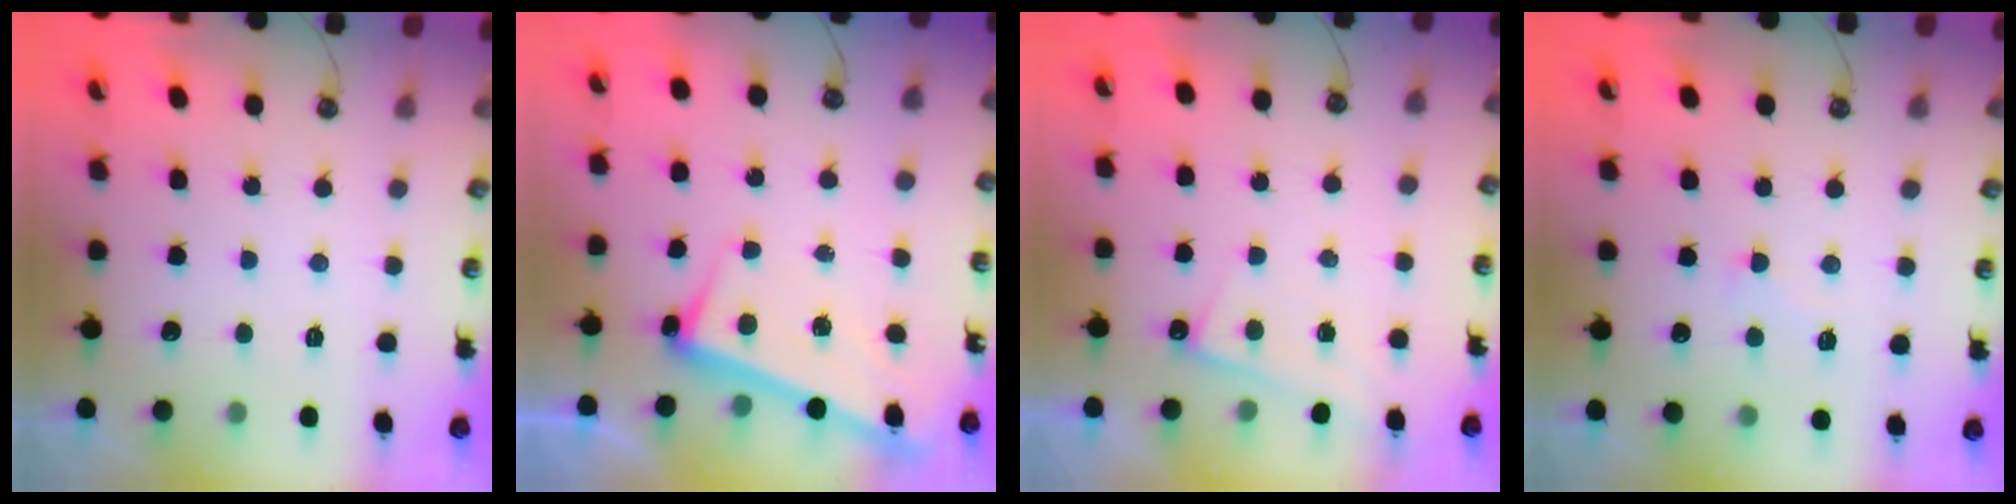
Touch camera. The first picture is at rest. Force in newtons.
{"total": 2.6, "press": 2.4, "slide": 1.0}
{"total": 0.8, "press": 0.8, "slide": 0.2}
{"total": 4.1, "press": 4.1, "slide": 0.5}